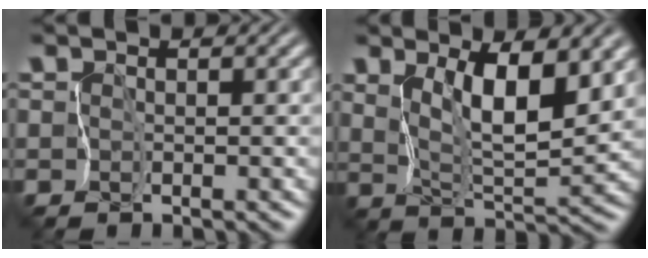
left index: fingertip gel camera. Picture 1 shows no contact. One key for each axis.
{"total": 5.1, "fx": 3.2, "fy": 1.3, "fz": 3.8, "tx": -0.078, "ty": -0.007, "tz": 0.065}